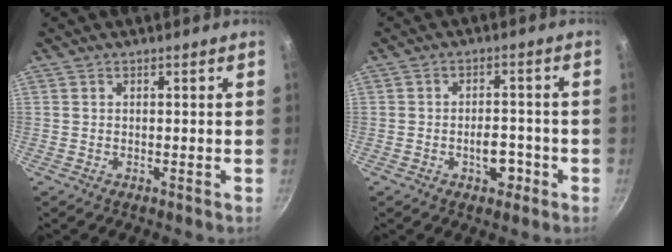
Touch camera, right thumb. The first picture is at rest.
{"total": 5.0, "force": [-2.0, 2.9, 3.6], "torque": [-0.026, 0.015, -0.030]}